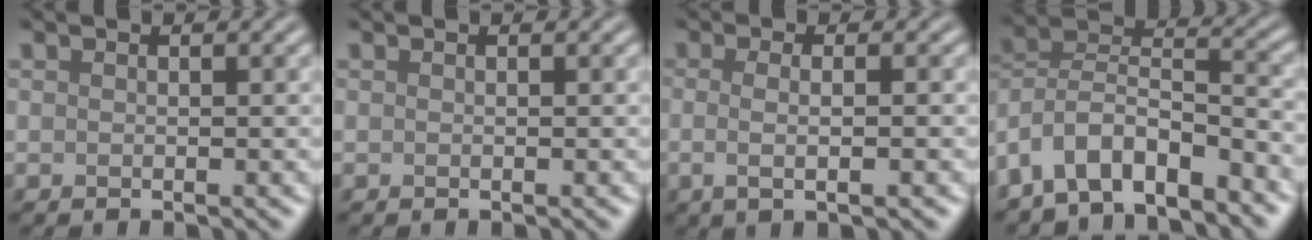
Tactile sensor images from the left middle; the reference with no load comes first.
{"total": 0.0}
{"total": 3.0, "force": [-0.3, 1.0, 2.8], "torque": [-0.044, -0.006, -0.009]}
{"total": 8.0, "force": [-5.7, 3.4, 4.3], "torque": [-0.070, 0.004, -0.115]}